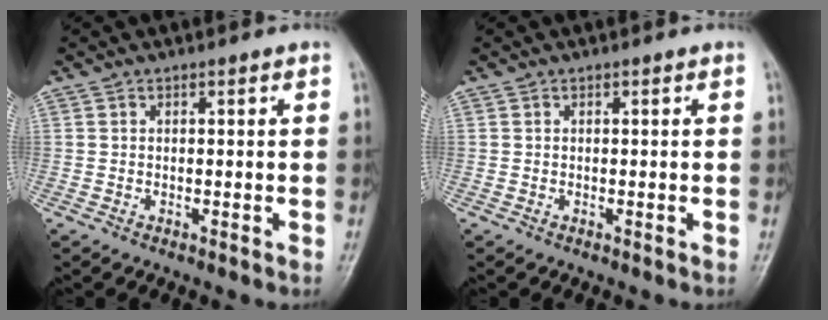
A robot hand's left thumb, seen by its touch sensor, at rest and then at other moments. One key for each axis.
{"total": 0.0}